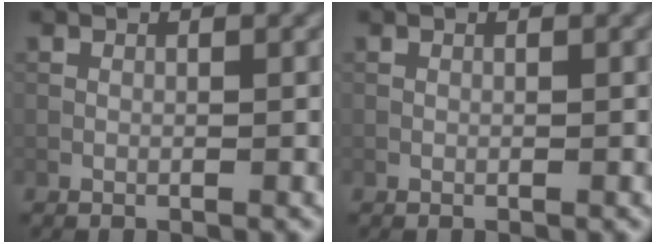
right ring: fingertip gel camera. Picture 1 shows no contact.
{"total": 0.0}